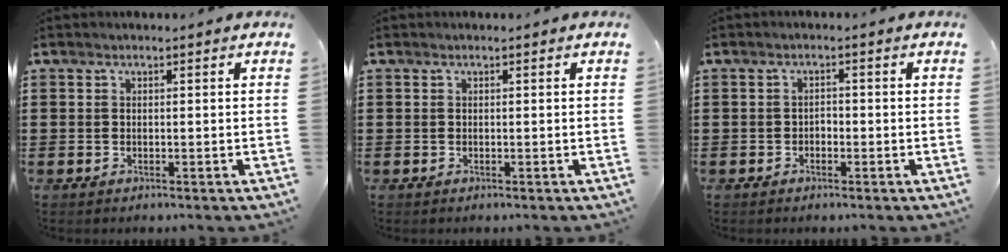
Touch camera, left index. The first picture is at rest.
{"total": 0.0}
{"total": 1.1, "force": [-0.8, 0.5, 0.5], "torque": [-0.014, 0.002, -0.019]}